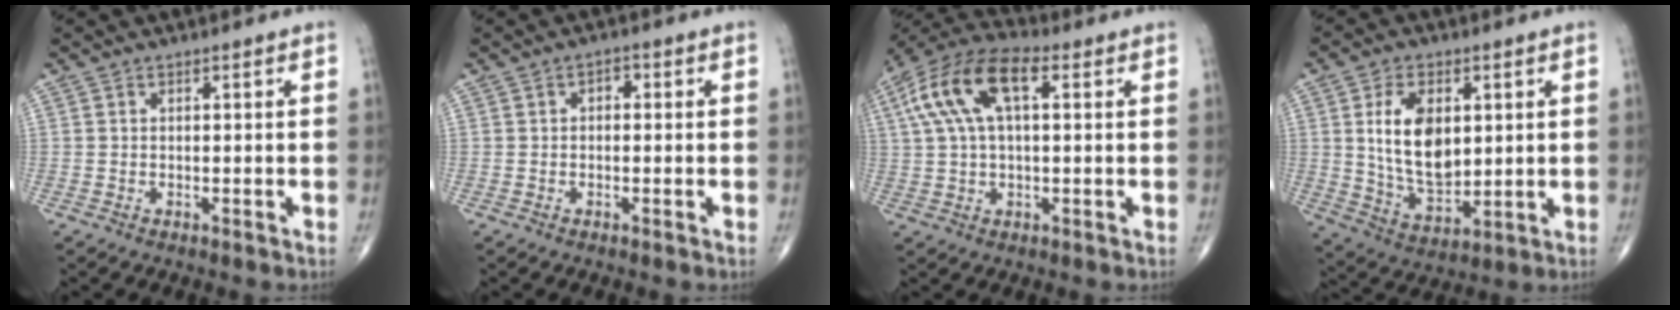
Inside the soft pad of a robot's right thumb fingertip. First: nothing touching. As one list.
[{"total": 1.8, "force": [0.2, 1.2, 1.3], "torque": [-0.012, 0.009, -0.001]}, {"total": 14.3, "force": [4.1, 6.7, 11.9], "torque": [-0.245, 0.034, 0.069]}, {"total": 13.0, "force": [2.4, 7.7, 10.2], "torque": [-0.165, -0.021, 0.053]}]